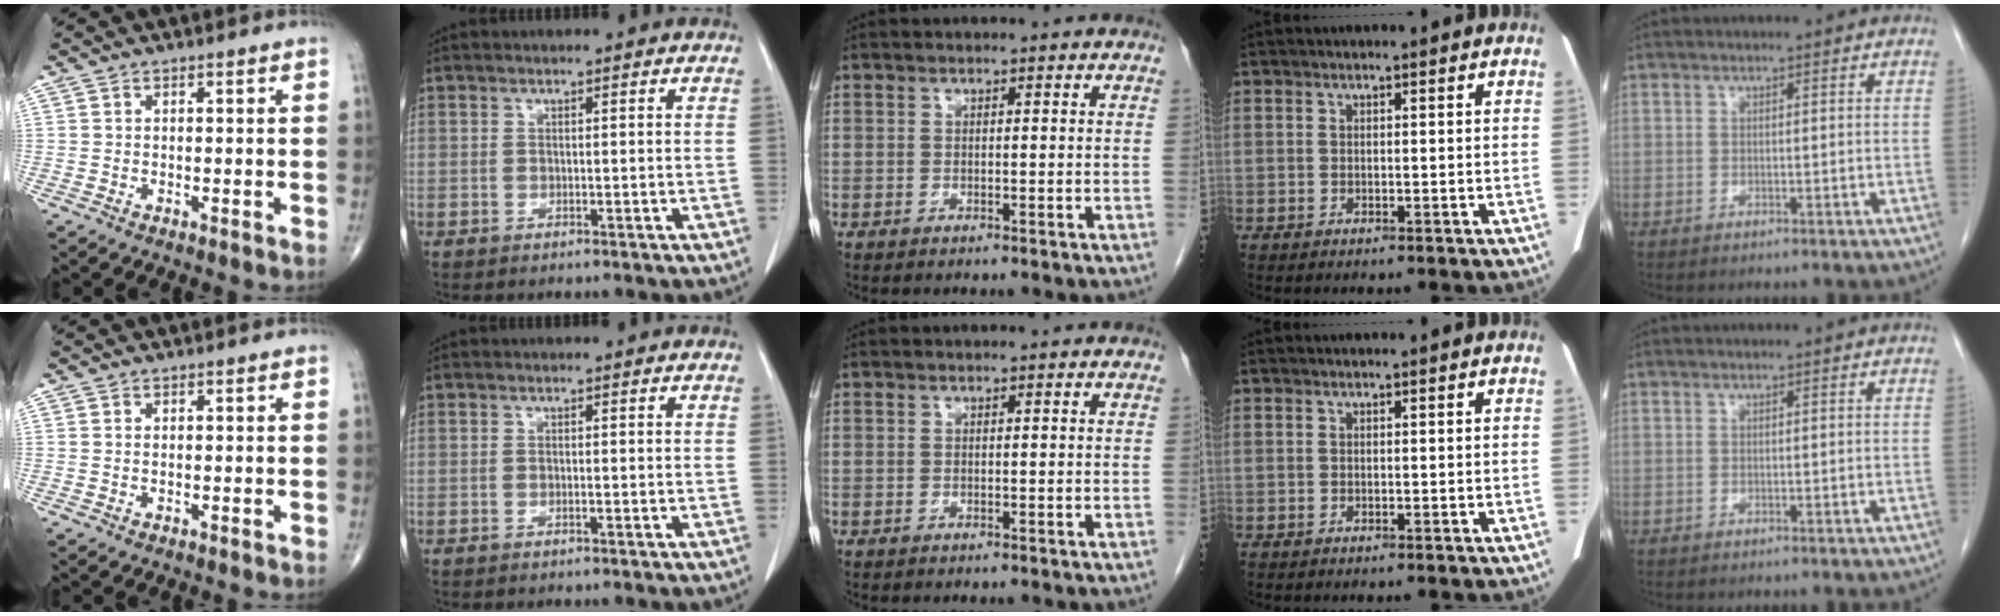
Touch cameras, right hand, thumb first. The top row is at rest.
{}